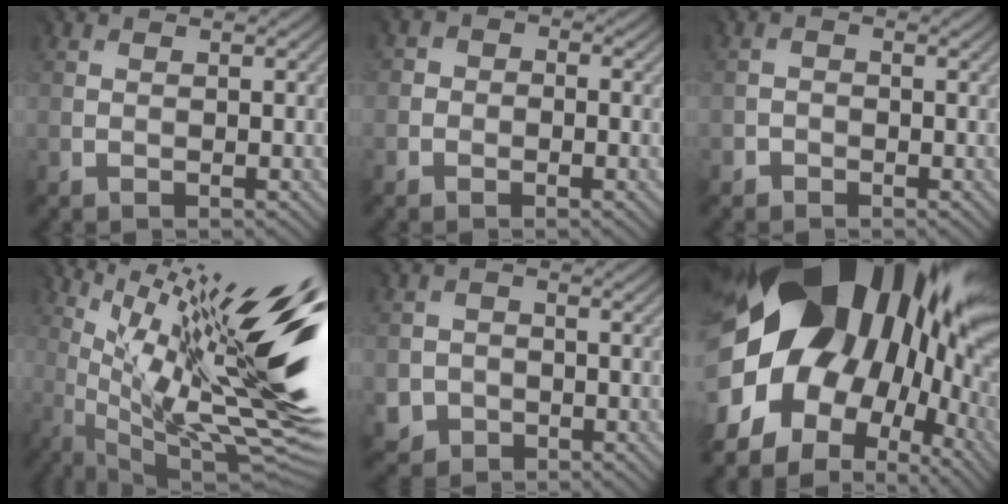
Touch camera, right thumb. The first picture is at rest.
{"total": 1.6, "force": [-1.1, 1.2, -0.1], "torque": [0.006, -0.001, -0.030]}
{"total": 1.2, "force": [-0.9, 0.4, -0.6], "torque": [0.012, 0.001, -0.022]}
{"total": 21.2, "force": [4.4, 5.5, 20.0], "torque": [-0.308, 0.008, 0.071]}
{"total": 2.4, "force": [-0.9, 2.2, 0.1], "torque": [-0.009, -0.007, -0.021]}
{"total": 22.1, "force": [1.6, 15.5, 15.6], "torque": [-0.300, -0.046, 0.060]}